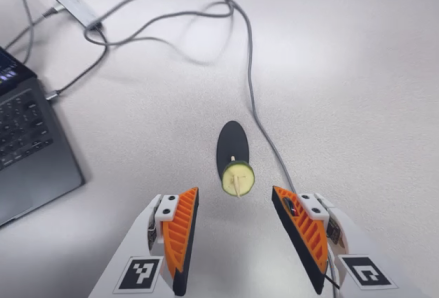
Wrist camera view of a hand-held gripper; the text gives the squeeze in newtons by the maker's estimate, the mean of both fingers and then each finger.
{"total": 0.0}